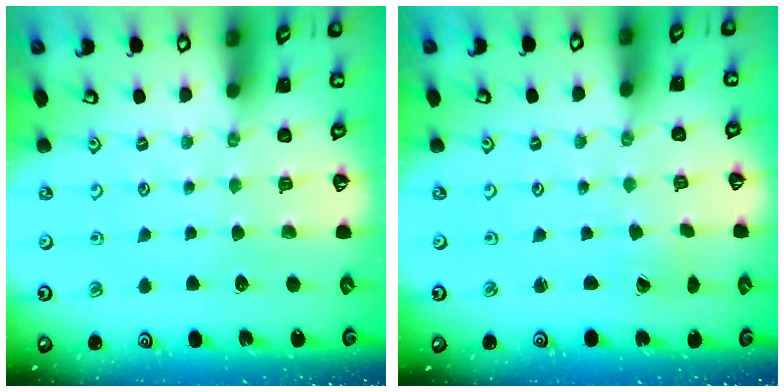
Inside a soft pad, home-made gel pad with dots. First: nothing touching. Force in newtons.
{"total": 0.0}